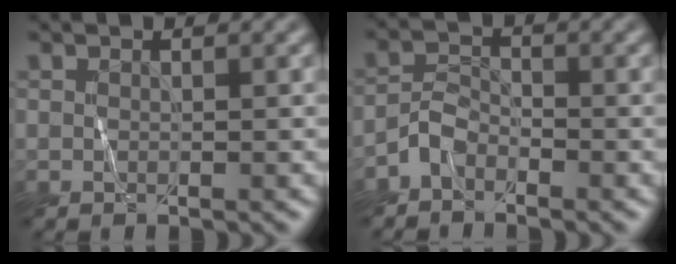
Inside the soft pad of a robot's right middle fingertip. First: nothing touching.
{"total": 2.0, "force": [-1.6, 1.0, 0.7], "torque": [-0.015, 0.010, -0.038]}